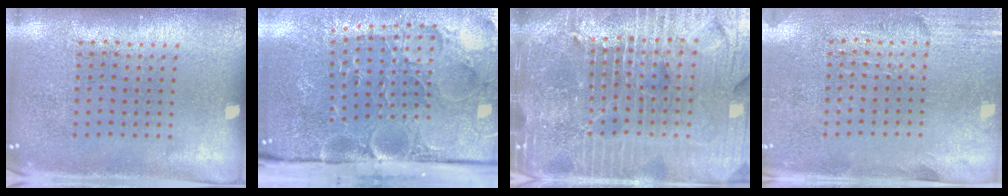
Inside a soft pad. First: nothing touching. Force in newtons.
{"total": 5.1, "press": 4.1, "slide": 3.1}
{"total": 6.8, "press": 5.9, "slide": 3.3}
{"total": 2.8, "press": 2.5, "slide": 1.4}